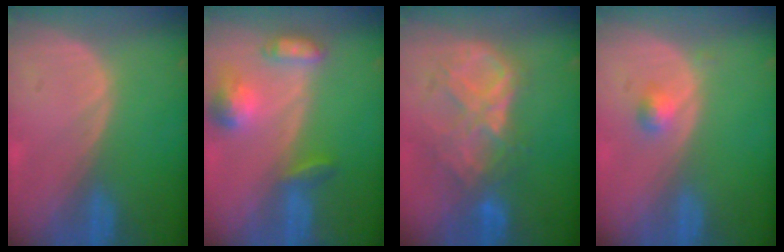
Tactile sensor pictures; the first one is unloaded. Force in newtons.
{"total": 6.2, "press": 6.2, "slide": 0.4}
{"total": 8.9, "press": 7.8, "slide": 4.4}
{"total": 2.0, "press": 1.8, "slide": 0.8}